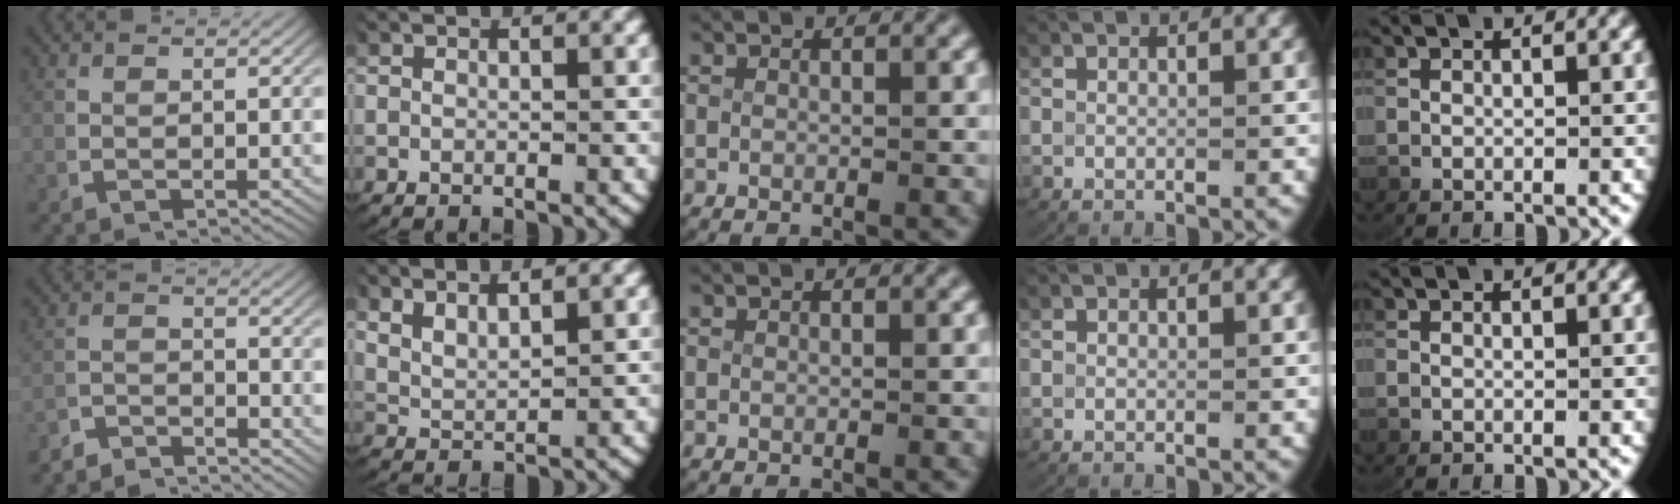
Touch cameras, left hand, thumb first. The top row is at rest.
{"thumb": {"total": 3.8, "force": [-3.8, 0.3, 0.1], "torque": [0.013, -0.008, -0.073]}, "index": {"total": 3.1, "force": [1.9, 1.9, 1.5], "torque": [-0.045, -0.007, 0.036]}}